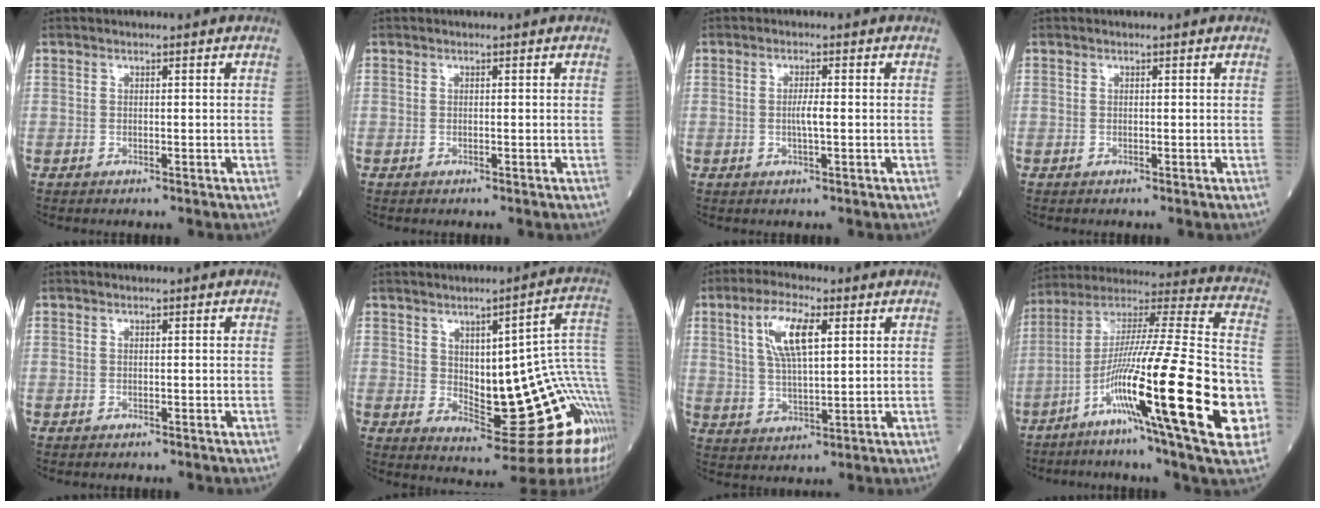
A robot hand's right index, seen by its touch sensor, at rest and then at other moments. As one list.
[{"total": 0.0}, {"total": 2.0, "force": [-0.3, 0.0, 2.0], "torque": [-0.043, -0.001, -0.004]}, {"total": 0.0}, {"total": 0.0}, {"total": 19.8, "force": [-1.5, 3.8, 19.4], "torque": [-0.186, 0.014, -0.004]}, {"total": 8.7, "force": [3.1, 2.4, 7.7], "torque": [-0.161, 0.009, 0.061]}, {"total": 31.1, "force": [-9.8, 2.3, 29.5], "torque": [-0.436, -0.032, -0.171]}]